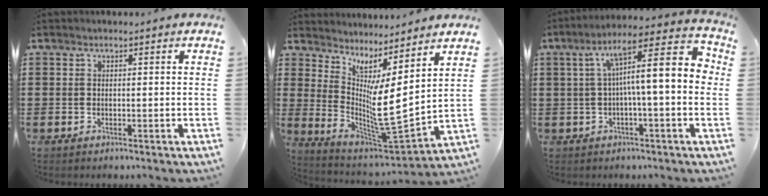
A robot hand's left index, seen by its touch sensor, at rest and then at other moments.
{"total": 6.8, "force": [0.8, 0.5, 6.7], "torque": [-0.129, -0.053, 0.007]}
{"total": 10.6, "force": [0.6, 1.7, 10.4], "torque": [-0.186, -0.012, 0.003]}